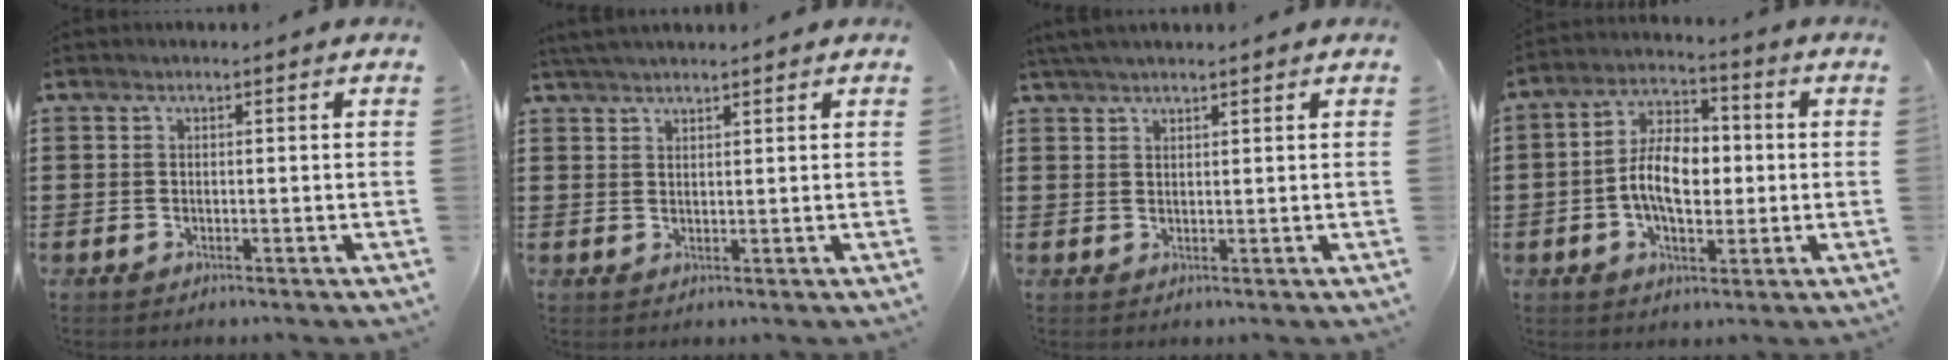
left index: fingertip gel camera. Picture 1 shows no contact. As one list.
[{"total": 2.4, "force": [2.2, 0.2, 0.9], "torque": [-0.022, 0.004, 0.043]}, {"total": 2.1, "force": [1.9, 0.1, 1.0], "torque": [-0.022, 0.002, 0.036]}, {"total": 8.7, "force": [-0.8, 4.9, 7.1], "torque": [-0.144, 0.006, -0.021]}]